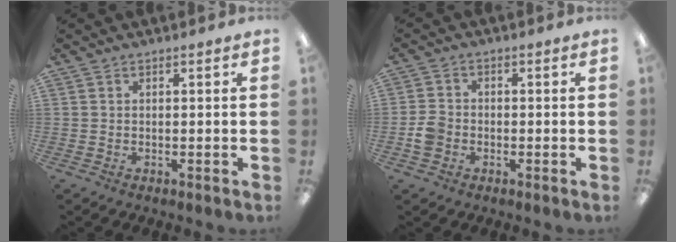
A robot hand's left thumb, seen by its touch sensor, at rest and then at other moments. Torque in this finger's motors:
{"motor_torque": [-0.23, 0.39, 0.25, -0.21, 0.03]}